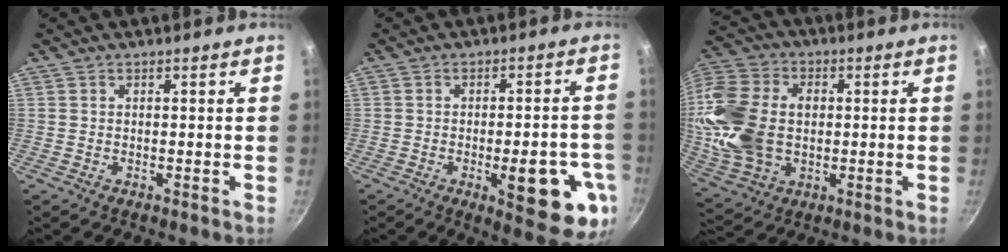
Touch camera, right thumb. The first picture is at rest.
{"total": 15.1, "force": [-4.8, 5.2, 13.3], "torque": [-0.139, 0.007, -0.057]}
{"total": 19.4, "force": [0.0, 13.8, 13.6], "torque": [-0.265, 0.017, 0.004]}